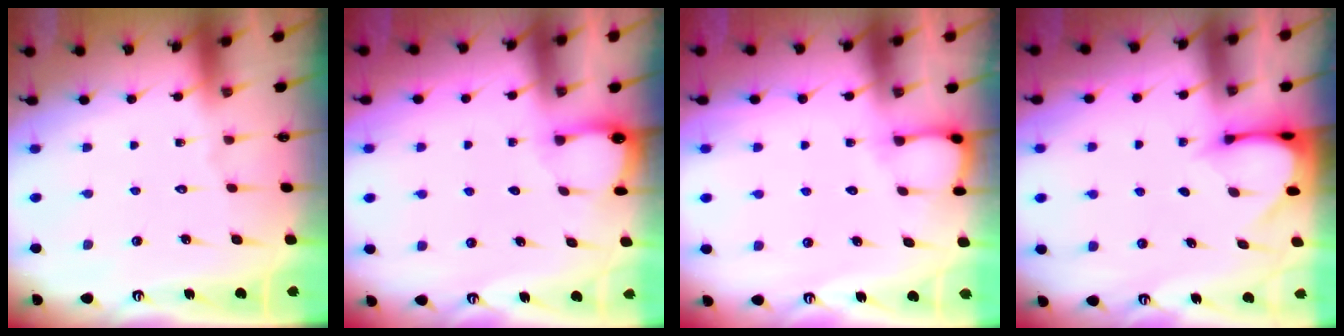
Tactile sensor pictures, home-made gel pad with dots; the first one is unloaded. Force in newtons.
{"total": 2.0, "press": 2.0, "slide": 0.2}
{"total": 2.6, "press": 2.6, "slide": 0.3}
{"total": 3.0, "press": 3.0, "slide": 0.3}